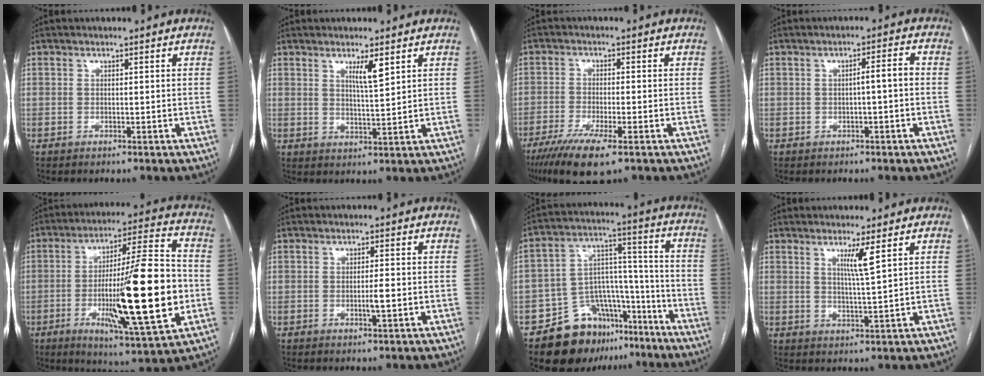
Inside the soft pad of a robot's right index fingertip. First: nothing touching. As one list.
[{"total": 3.6, "force": [2.1, 0.0, 3.0], "torque": [-0.054, -0.006, 0.039]}, {"total": 8.7, "force": [-5.5, 1.0, 6.6], "torque": [-0.117, -0.022, -0.091]}, {"total": 2.5, "force": [-0.4, 0.2, 2.5], "torque": [-0.034, 0.008, -0.006]}, {"total": 22.3, "force": [-4.1, 1.9, 21.8], "torque": [-0.352, -0.011, -0.061]}, {"total": 2.3, "force": [-0.5, 0.1, 2.2], "torque": [-0.039, -0.002, -0.008]}, {"total": 15.5, "force": [-10.6, 9.8, 5.7], "torque": [-0.074, 0.075, -0.163]}, {"total": 3.7, "force": [1.8, -0.9, 3.0], "torque": [-0.057, -0.012, 0.036]}]